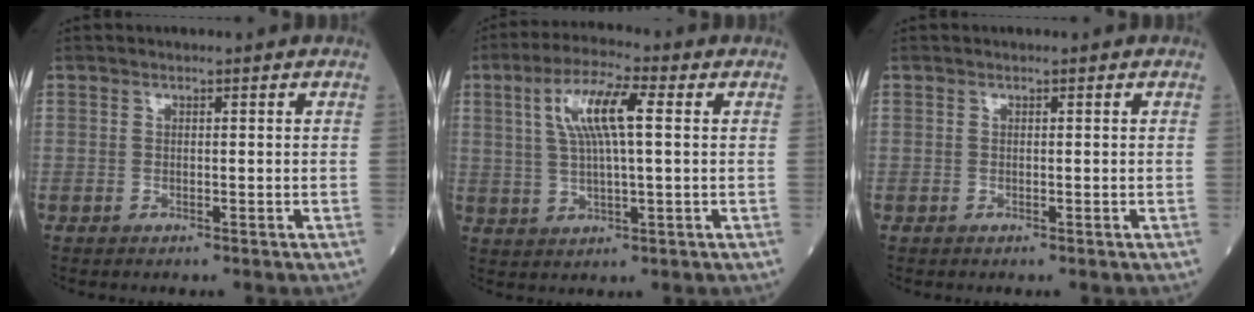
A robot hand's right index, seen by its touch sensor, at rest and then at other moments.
{"total": 9.2, "force": [2.5, 1.5, 8.7], "torque": [-0.173, 0.016, 0.047]}
{"total": 0.0}